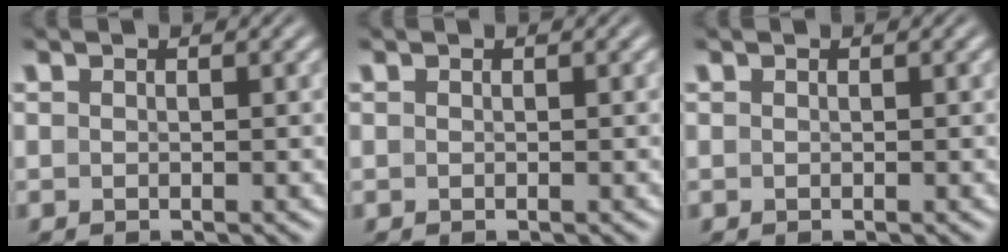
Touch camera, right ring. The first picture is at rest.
{"total": 0.0}
{"total": 0.0}